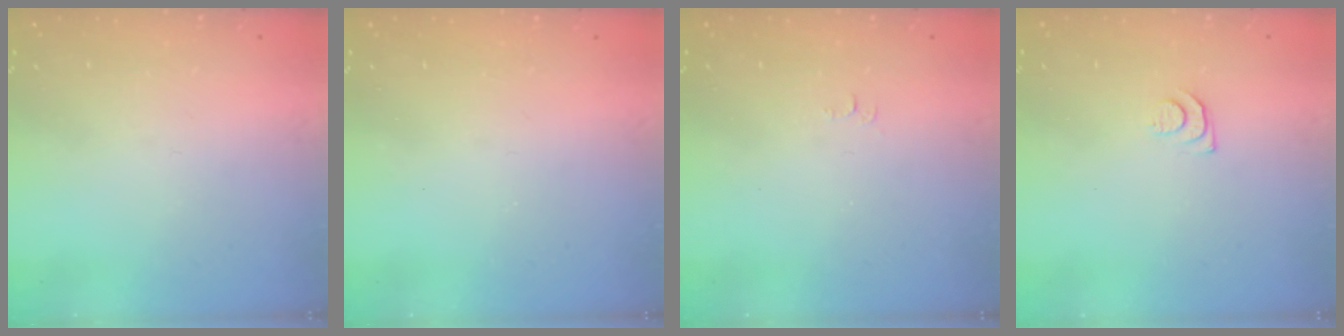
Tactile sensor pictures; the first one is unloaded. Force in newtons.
{"total": 2.5, "press": 2.4, "slide": 0.4}
{"total": 4.0, "press": 3.9, "slide": 0.3}
{"total": 5.4, "press": 5.4, "slide": 0.7}